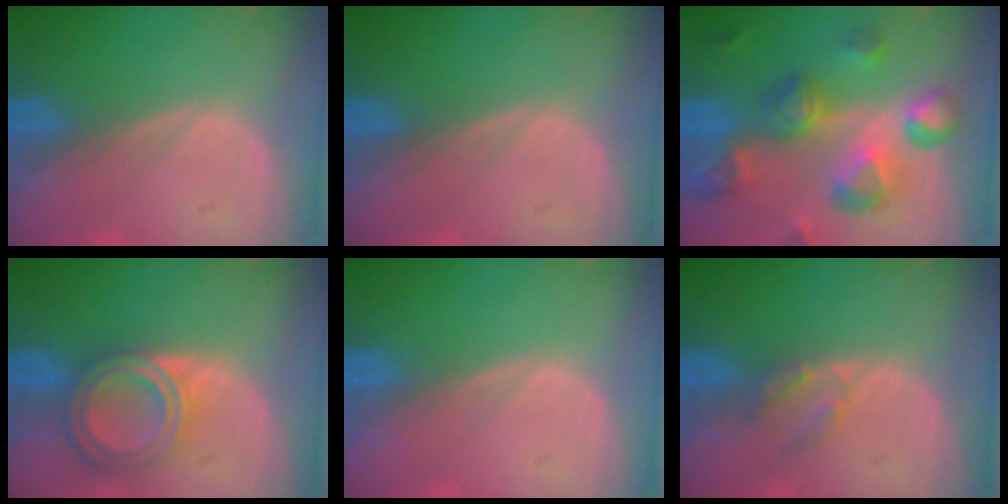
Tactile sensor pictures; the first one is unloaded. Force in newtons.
{"total": 0.0}
{"total": 11.0, "press": 9.8, "slide": 4.9}
{"total": 6.8, "press": 6.0, "slide": 3.2}
{"total": 0.0}
{"total": 2.5, "press": 2.5, "slide": 0.3}